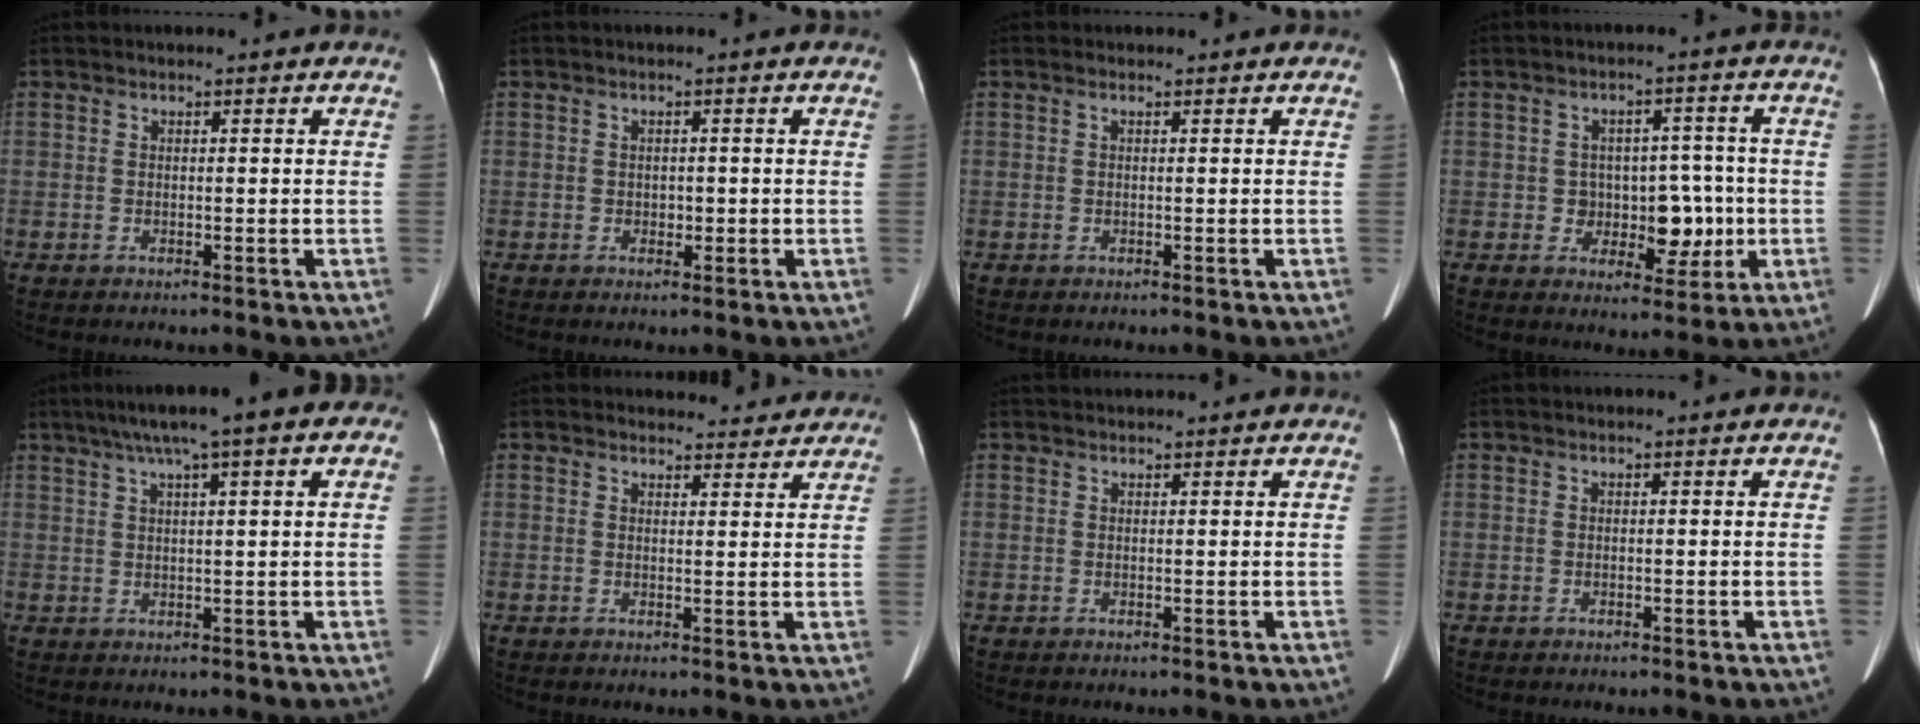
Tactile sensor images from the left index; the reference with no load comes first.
{"total": 1.0, "force": [-0.2, 0.9, 0.4], "torque": [-0.009, 0.001, -0.003]}
{"total": 0.0}
{"total": 6.7, "force": [-1.1, 4.9, 4.4], "torque": [-0.049, 0.022, -0.008]}
{"total": 10.8, "force": [5.7, 1.5, 9.1], "torque": [-0.130, 0.042, 0.075]}
{"total": 4.7, "force": [4.5, 1.4, 0.1], "torque": [0.007, 0.001, 0.042]}
{"total": 2.9, "force": [2.8, 0.2, 0.8], "torque": [-0.006, 0.032, 0.043]}
{"total": 0.0}